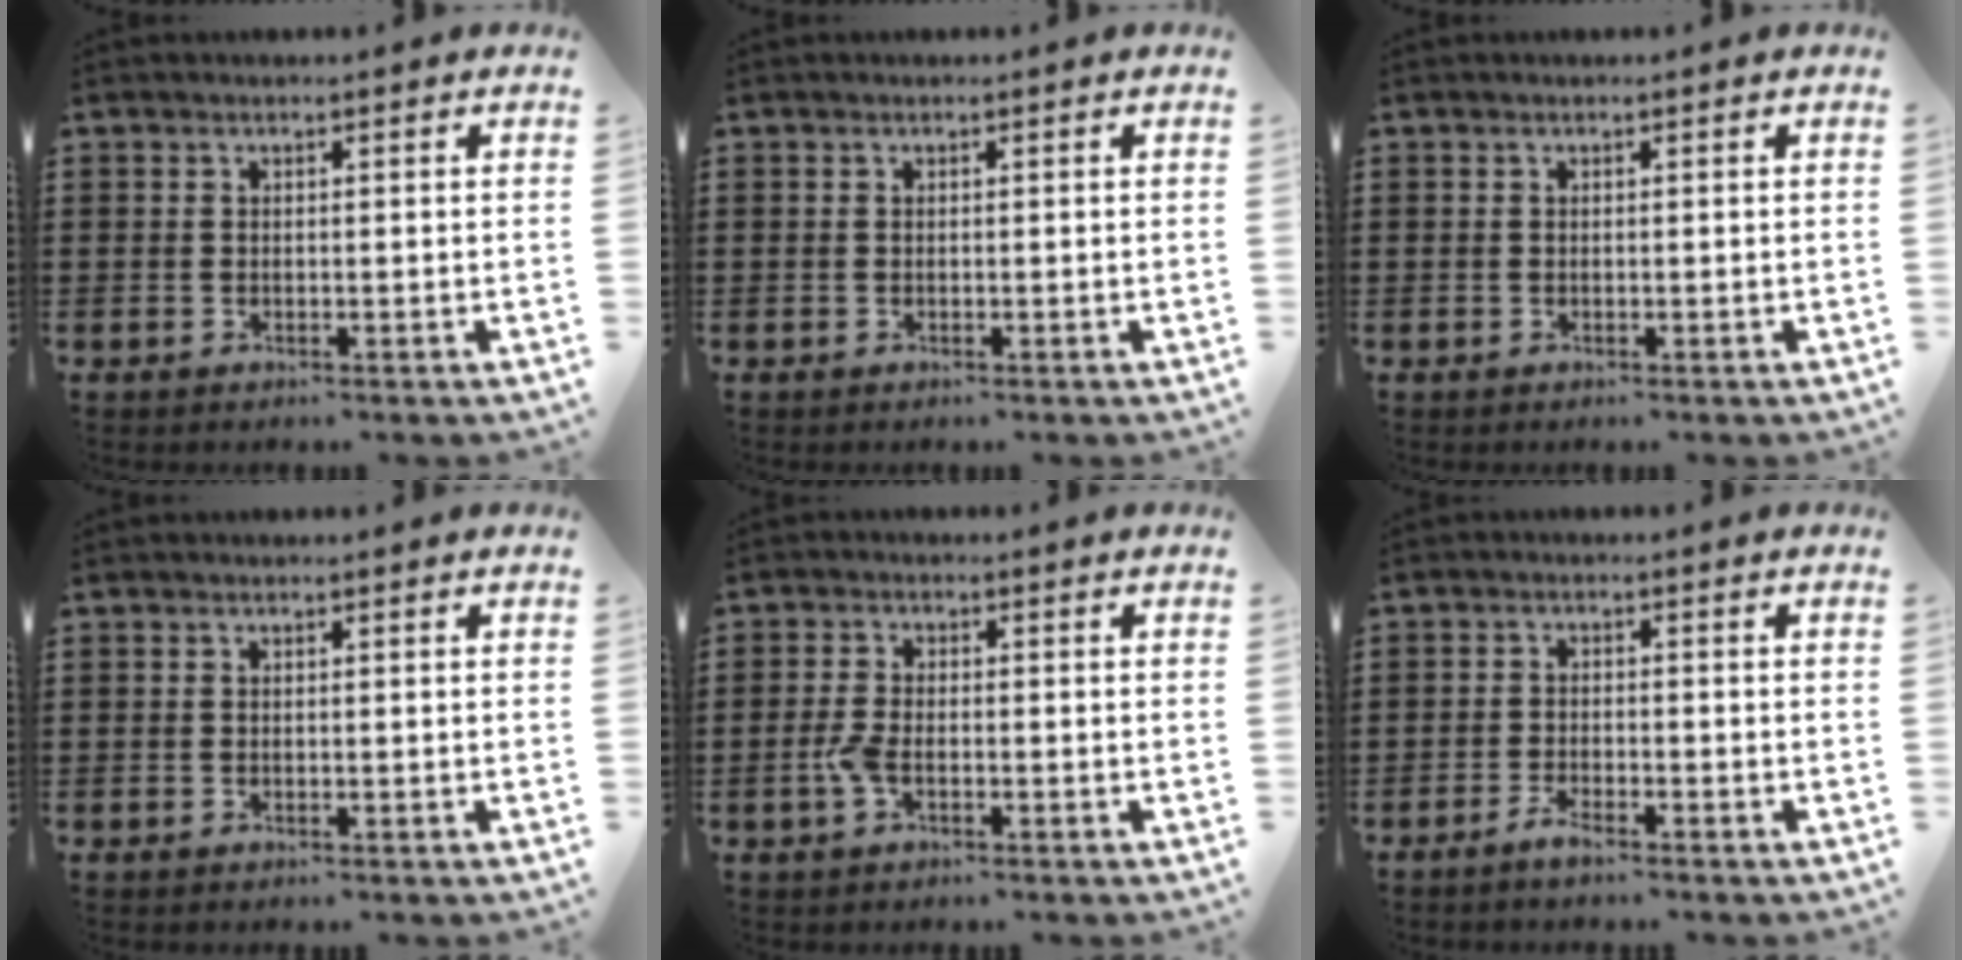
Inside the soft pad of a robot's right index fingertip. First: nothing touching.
{"total": 0.0}
{"total": 0.0}
{"total": 0.0}
{"total": 3.1, "force": [-1.1, 1.3, 2.6], "torque": [-0.069, -0.007, -0.024]}
{"total": 1.8, "force": [-1.6, 0.0, 0.8], "torque": [-0.016, -0.002, -0.029]}